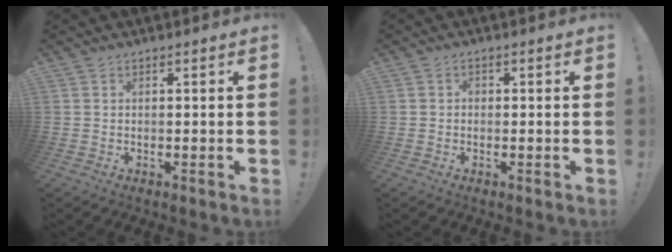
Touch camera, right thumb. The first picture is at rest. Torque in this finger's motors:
{"motor_torque": [0.10, 0.04, 0.15, -0.03, -0.03]}